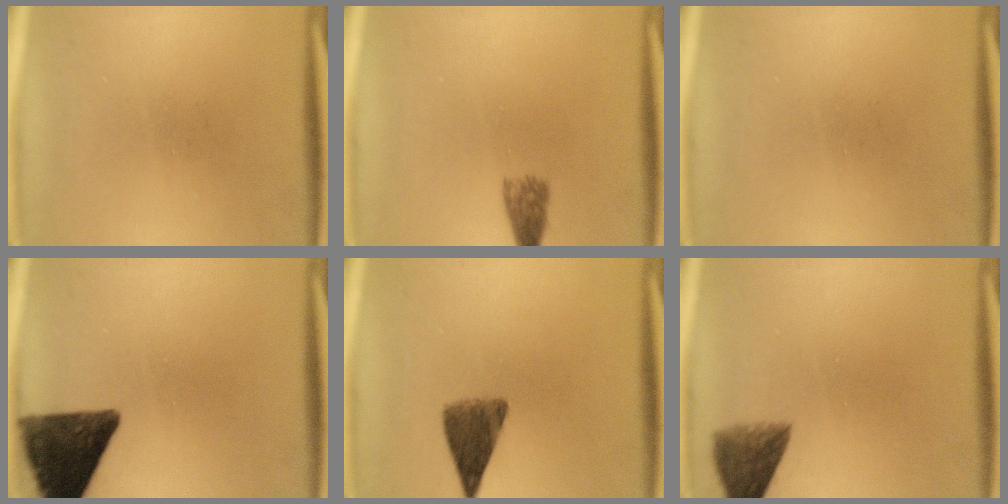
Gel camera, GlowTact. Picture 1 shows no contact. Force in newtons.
{"total": 2.7}
{"total": 0.0}
{"total": 13.0}
{"total": 6.4}
{"total": 5.7}